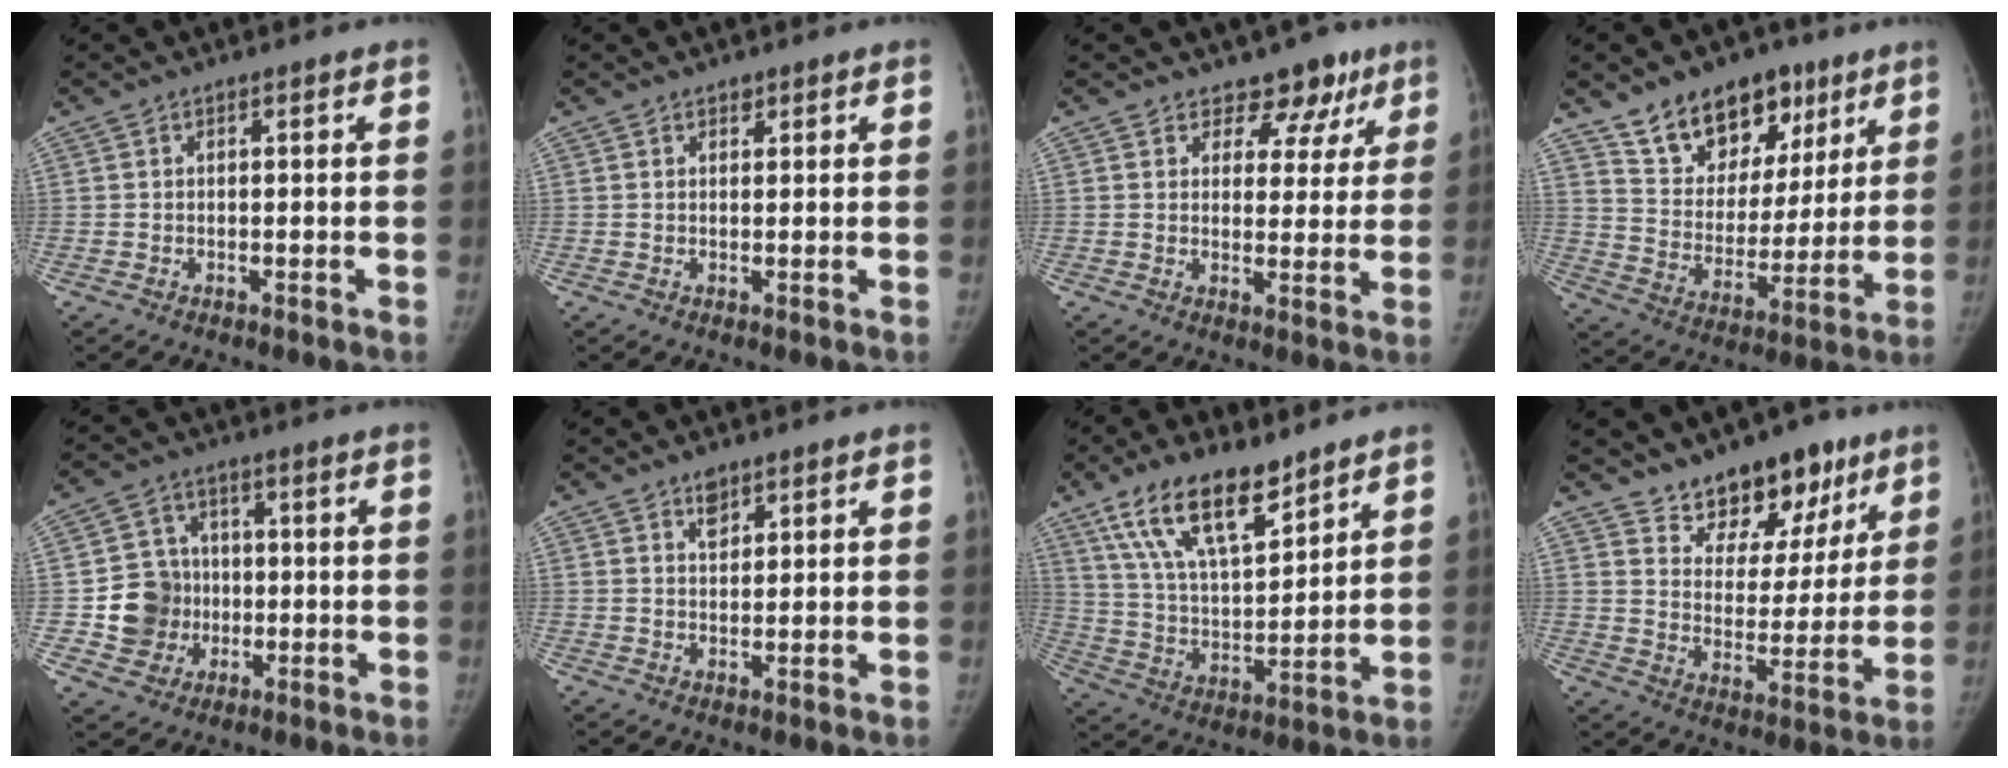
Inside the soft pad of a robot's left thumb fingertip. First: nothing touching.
{"total": 1.2, "force": [0.8, 0.8, 0.3], "torque": [0.005, -0.006, 0.011]}
{"total": 7.5, "force": [5.3, 5.1, 1.5], "torque": [0.026, -0.026, 0.060]}
{"total": 17.3, "force": [11.3, 10.9, 7.3], "torque": [-0.061, -0.055, 0.194]}
{"total": 10.0, "force": [-1.0, 9.4, 3.3], "torque": [-0.015, 0.011, -0.012]}
{"total": 3.0, "force": [2.1, 1.7, 1.4], "torque": [-0.010, -0.014, 0.037]}
{"total": 16.9, "force": [11.2, 6.5, 10.8], "torque": [-0.163, -0.053, 0.215]}
{"total": 15.1, "force": [10.7, 8.3, 6.6], "torque": [-0.032, -0.062, 0.169]}